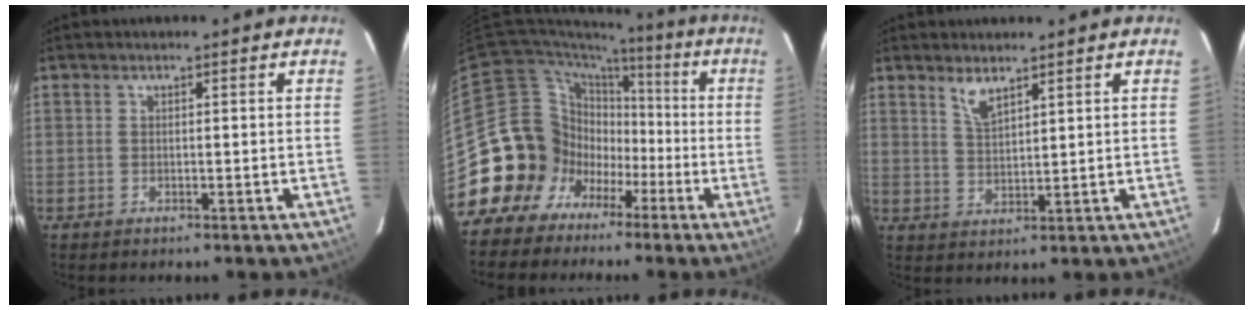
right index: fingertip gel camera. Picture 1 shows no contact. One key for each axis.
{"total": 15.1, "fx": -6.1, "fy": 13.7, "fz": 2.1, "tx": -0.065, "ty": 0.056, "tz": -0.102}
{"total": 3.9, "fx": 2.9, "fy": 1.0, "fz": 2.3, "tx": -0.046, "ty": -0.001, "tz": 0.058}